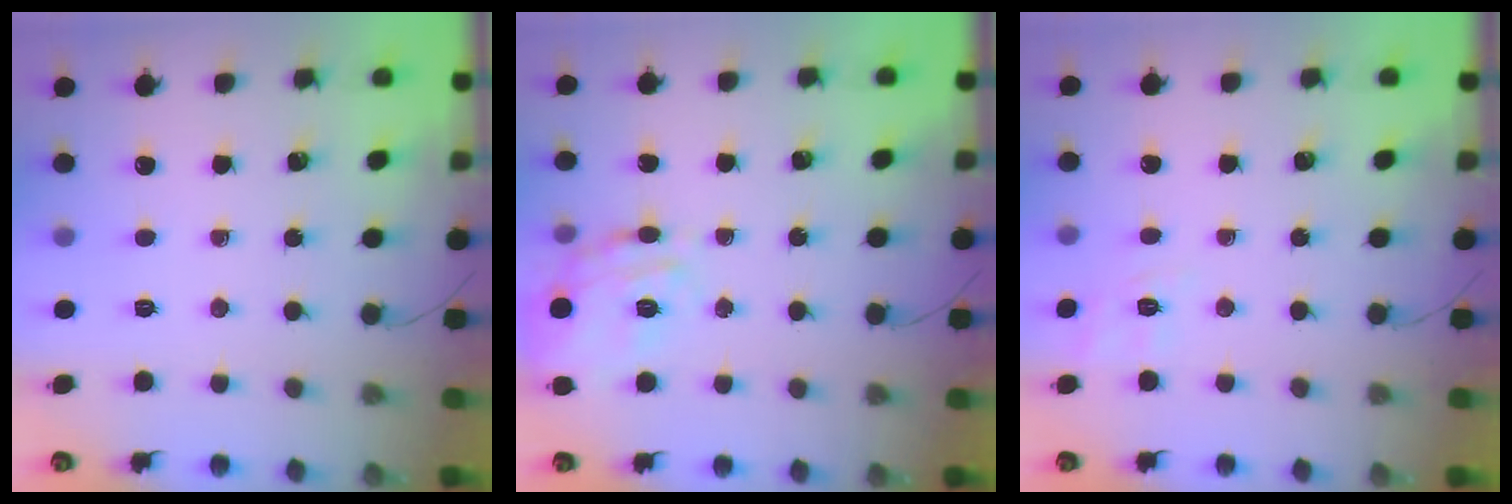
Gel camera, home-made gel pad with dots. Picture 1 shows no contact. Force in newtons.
{"total": 18.5, "press": 18.5, "slide": 0.6}
{"total": 2.0, "press": 0.4, "slide": 2.0}